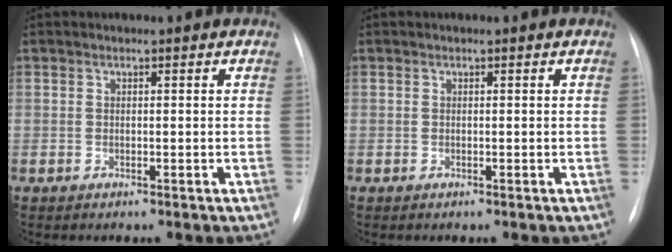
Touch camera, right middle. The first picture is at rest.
{"total": 0.0}